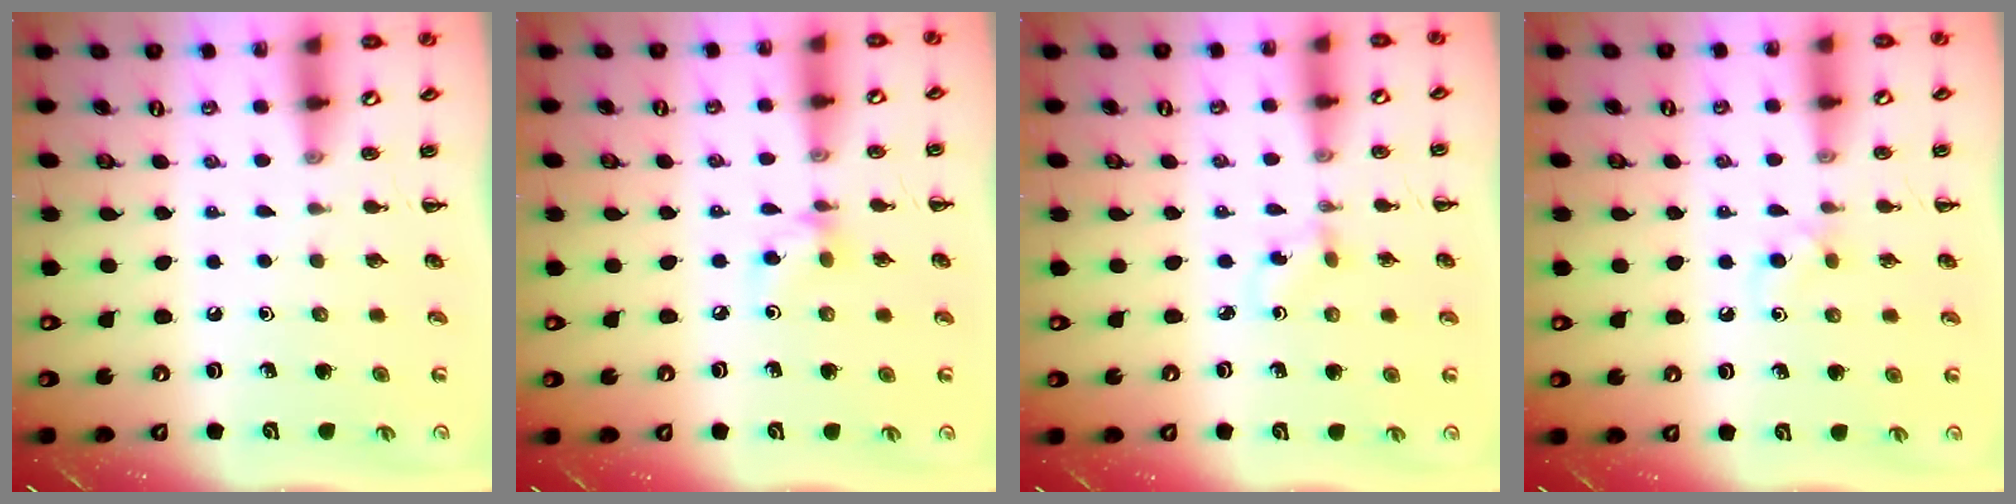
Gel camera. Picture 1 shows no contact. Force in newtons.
{"total": 6.0, "press": 6.0, "slide": 0.9}
{"total": 1.0, "press": 0.8, "slide": 0.6}
{"total": 4.8, "press": 4.6, "slide": 1.5}